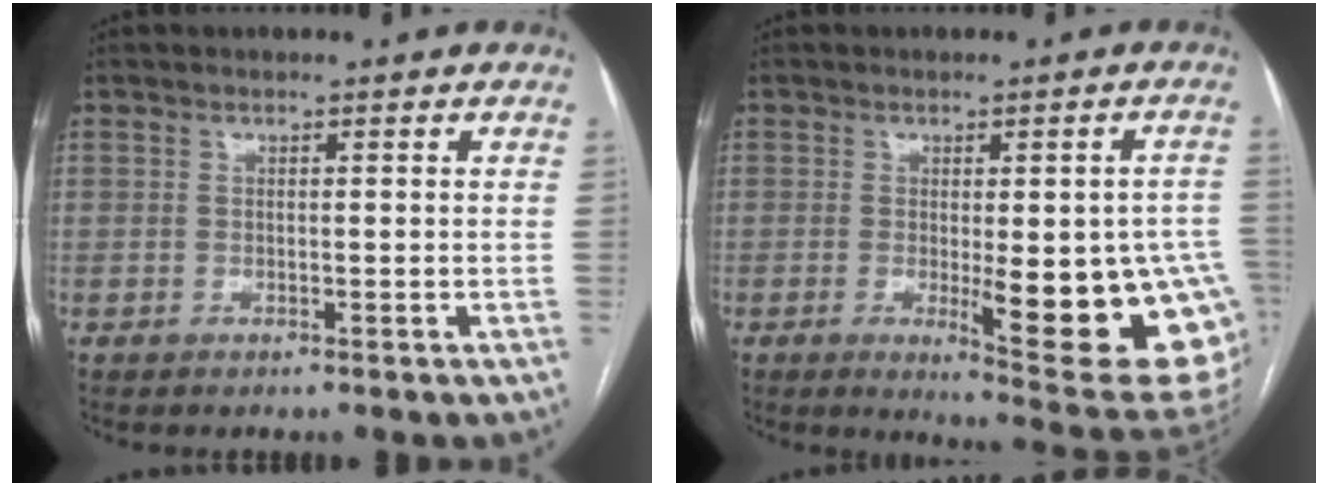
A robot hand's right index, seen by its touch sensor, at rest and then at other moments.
{"total": 18.1, "force": [-3.8, 3.7, 17.3], "torque": [-0.121, 0.001, -0.027]}